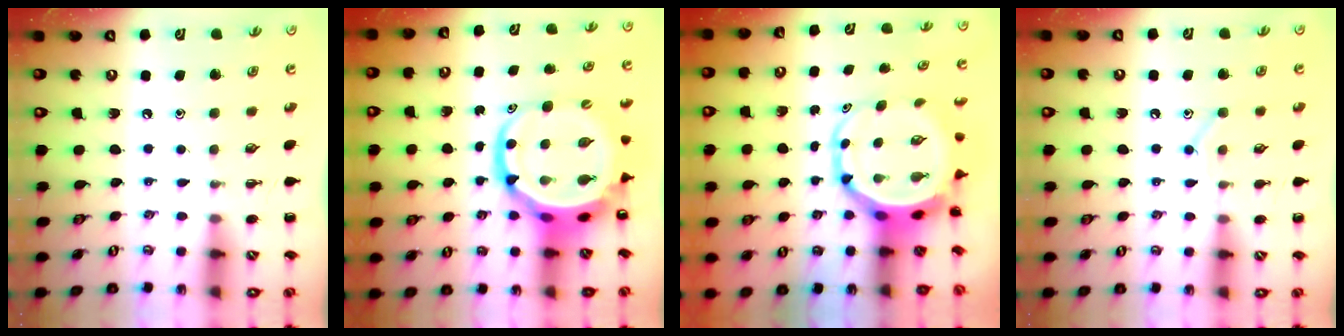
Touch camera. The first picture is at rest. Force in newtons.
{"total": 10.1, "press": 9.7, "slide": 2.8}
{"total": 7.2, "press": 6.9, "slide": 2.2}
{"total": 7.9, "press": 7.8, "slide": 1.4}